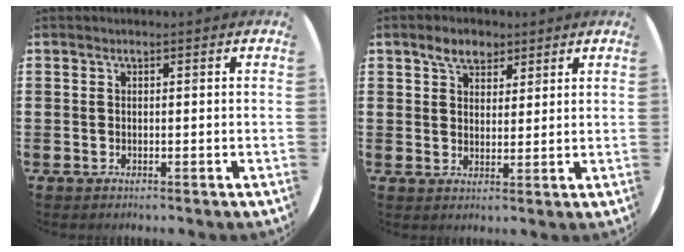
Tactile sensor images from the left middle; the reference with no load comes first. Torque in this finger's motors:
{"motor_torque": [0.21, -0.16, 0.09, 0.02]}